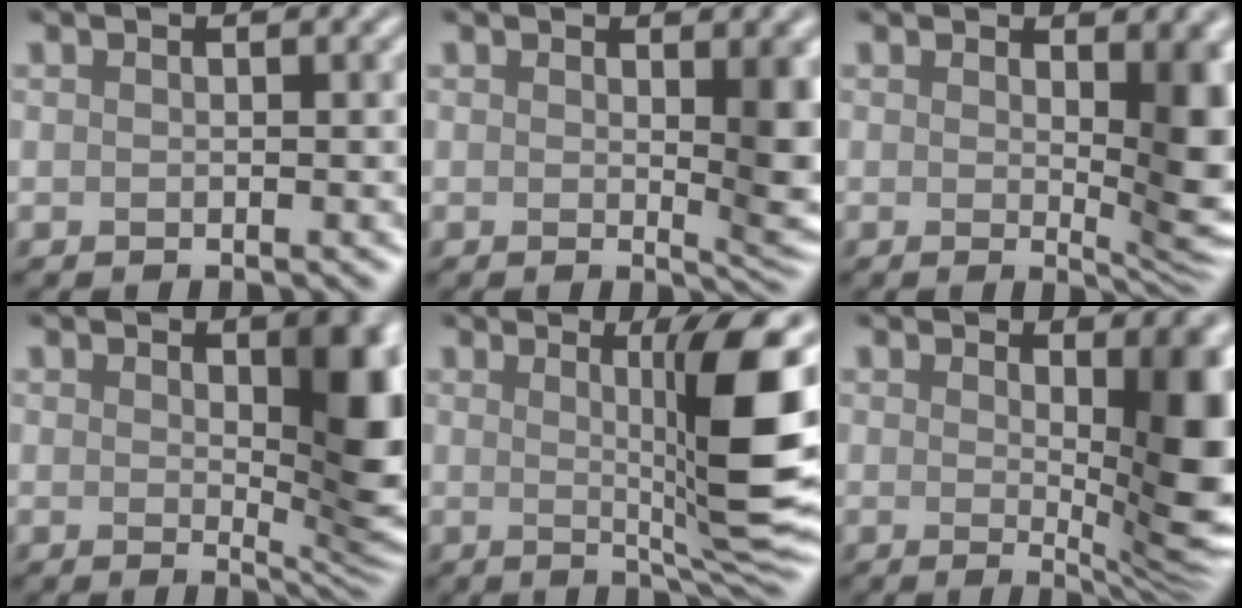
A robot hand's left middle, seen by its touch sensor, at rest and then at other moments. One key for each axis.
{"total": 4.1, "fx": 0.7, "fy": 0.9, "fz": 4.0, "tx": -0.043, "ty": -0.007, "tz": 0.012}
{"total": 6.3, "fx": 1.0, "fy": 1.9, "fz": 5.9, "tx": -0.067, "ty": -0.011, "tz": 0.021}
{"total": 7.6, "fx": 1.6, "fy": 2.8, "fz": 6.9, "tx": -0.079, "ty": -0.008, "tz": 0.031}
{"total": 9.5, "fx": 1.3, "fy": 1.4, "fz": 9.3, "tx": -0.120, "ty": -0.004, "tz": 0.024}
{"total": 8.2, "fx": 0.9, "fy": 2.2, "fz": 7.9, "tx": -0.089, "ty": -0.009, "tz": 0.016}